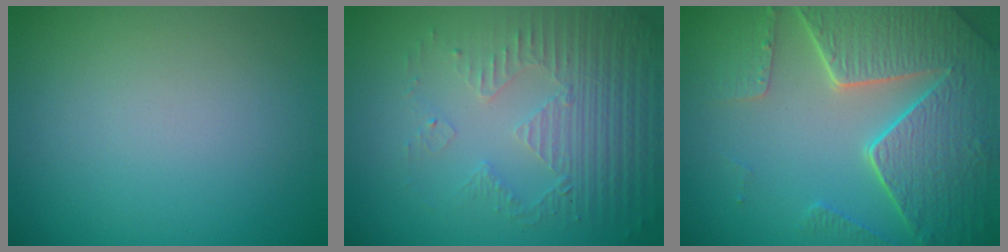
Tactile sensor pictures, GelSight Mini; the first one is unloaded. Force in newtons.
{"total": 5.3, "press": 3.5, "slide": 4.1}
{"total": 8.2, "press": 6.1, "slide": 5.5}